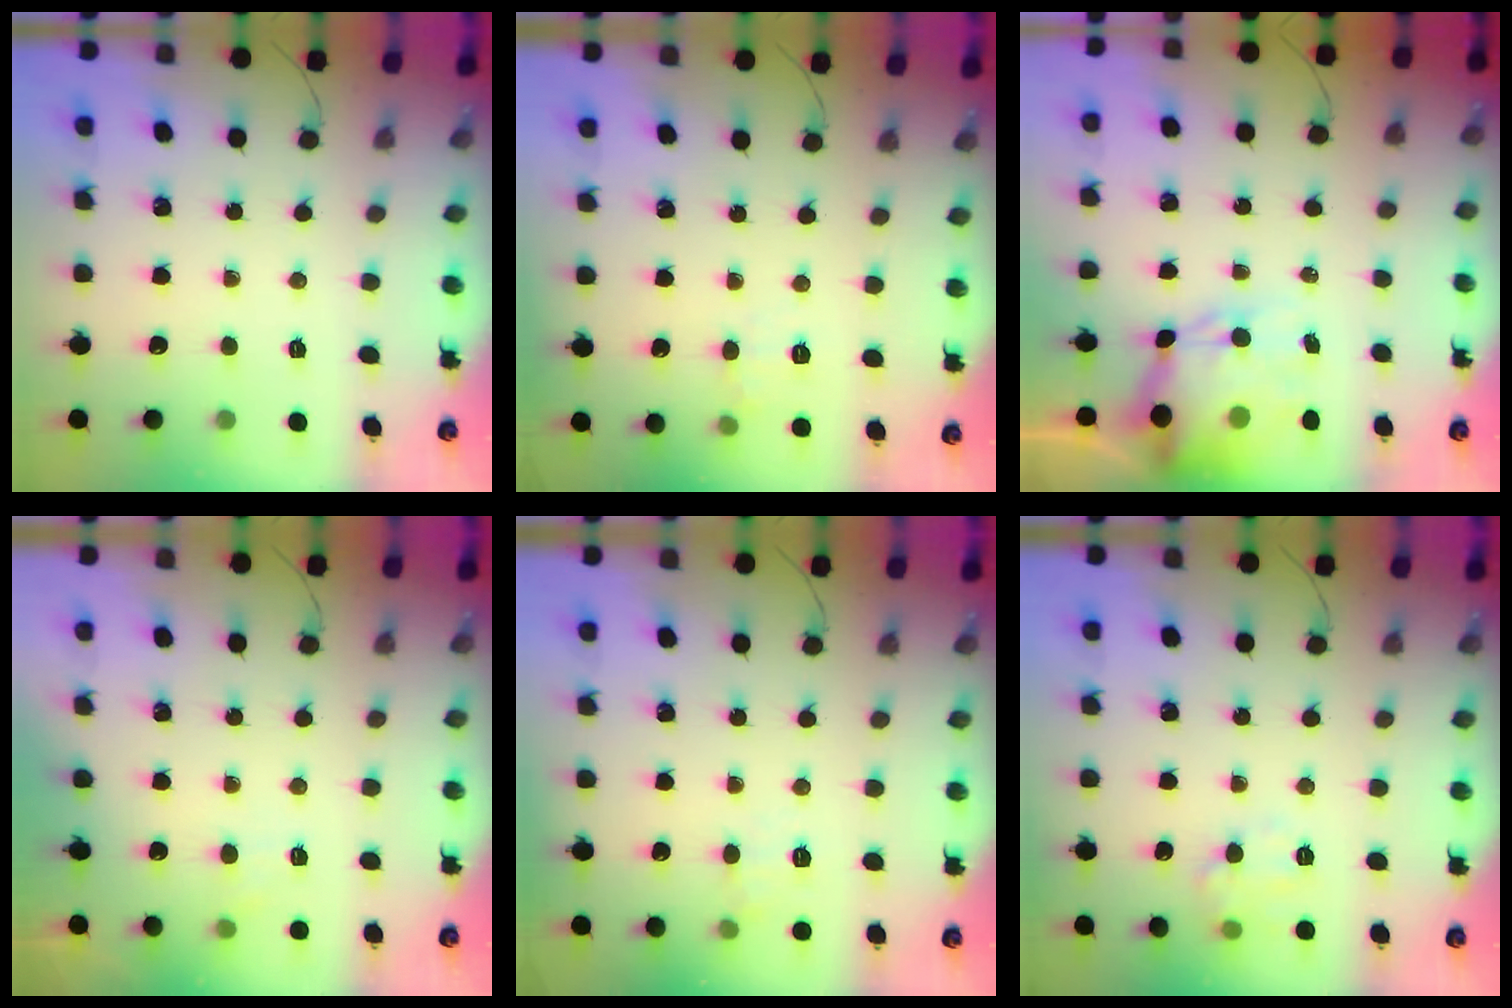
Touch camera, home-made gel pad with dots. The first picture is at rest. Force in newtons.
{"total": 7.5, "press": 7.3, "slide": 1.4}
{"total": 12.5, "press": 12.1, "slide": 3.3}
{"total": 6.3, "press": 6.1, "slide": 1.5}
{"total": 7.7, "press": 7.4, "slide": 2.0}
{"total": 8.5, "press": 8.5, "slide": 0.6}